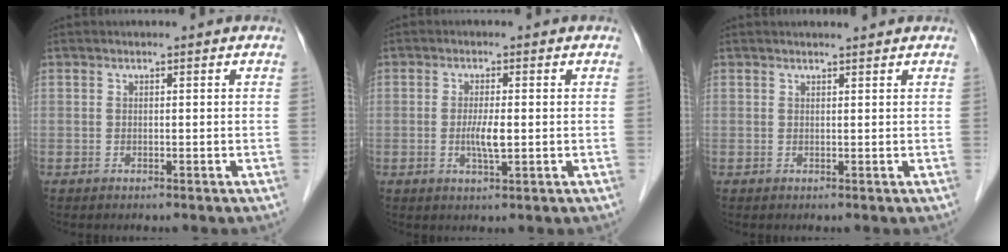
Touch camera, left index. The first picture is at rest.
{"total": 3.2, "force": [-0.5, 0.4, 3.1], "torque": [-0.064, -0.009, -0.009]}
{"total": 1.7, "force": [1.6, 0.0, 0.5], "torque": [-0.007, 0.004, 0.023]}